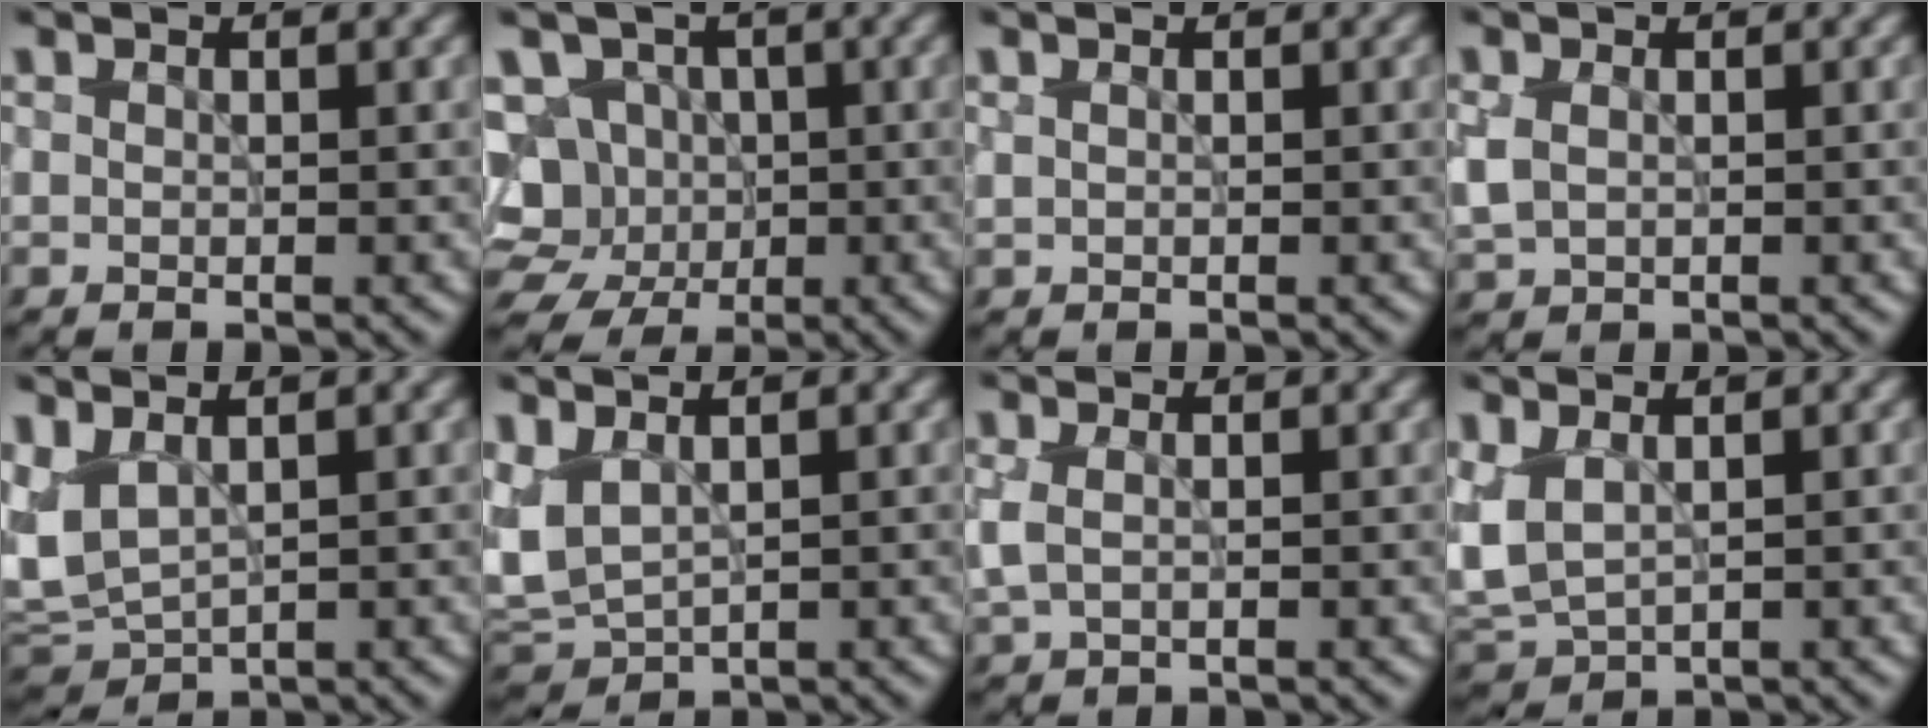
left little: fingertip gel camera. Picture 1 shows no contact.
{"total": 7.9, "force": [-0.9, 7.2, 3.0], "torque": [-0.040, 0.017, -0.045]}
{"total": 0.0}
{"total": 1.9, "force": [0.1, 1.5, 1.3], "torque": [-0.036, -0.002, 0.006]}
{"total": 4.3, "force": [1.0, 2.3, 3.4], "torque": [-0.085, 0.002, 0.022]}
{"total": 3.7, "force": [0.8, 2.1, 2.9], "torque": [-0.076, 0.001, 0.018]}
{"total": 1.8, "force": [0.2, 1.0, 1.5], "torque": [-0.041, 0.000, 0.002]}
{"total": 3.3, "force": [0.8, 1.9, 2.6], "torque": [-0.073, -0.003, 0.019]}